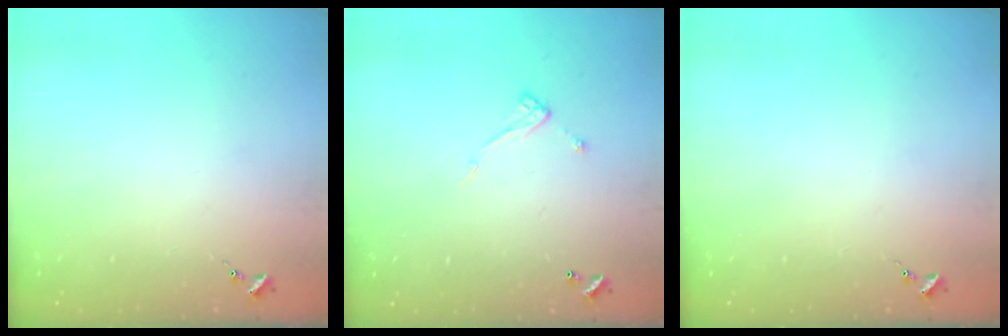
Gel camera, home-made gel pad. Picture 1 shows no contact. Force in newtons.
{"total": 7.3, "press": 7.3, "slide": 0.5}
{"total": 0.0}